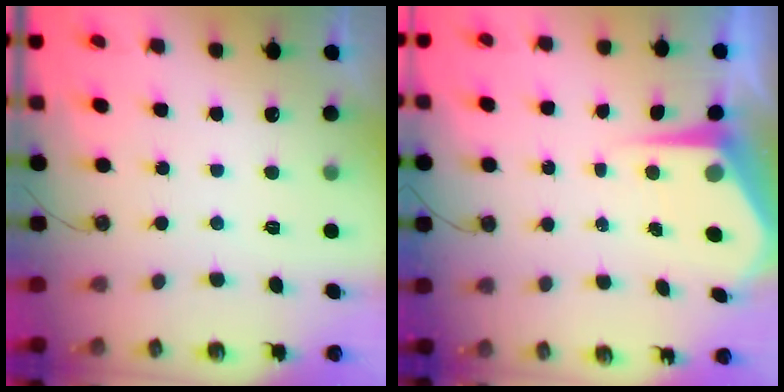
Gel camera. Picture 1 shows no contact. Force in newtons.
{"total": 6.4, "press": 6.3, "slide": 0.6}